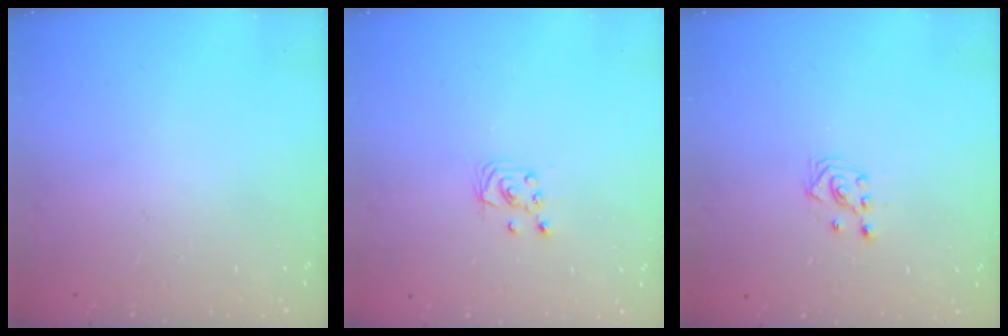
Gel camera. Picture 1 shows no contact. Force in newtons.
{"total": 2.4, "press": 2.4, "slide": 0.2}
{"total": 3.0, "press": 2.8, "slide": 1.0}